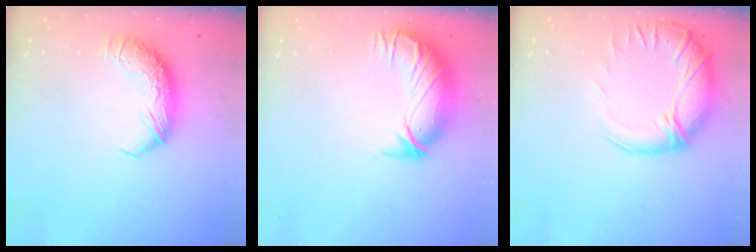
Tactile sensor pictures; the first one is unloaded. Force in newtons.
{"total": 2.5, "press": 1.3, "slide": 2.1}
{"total": 4.6, "press": 2.8, "slide": 3.6}